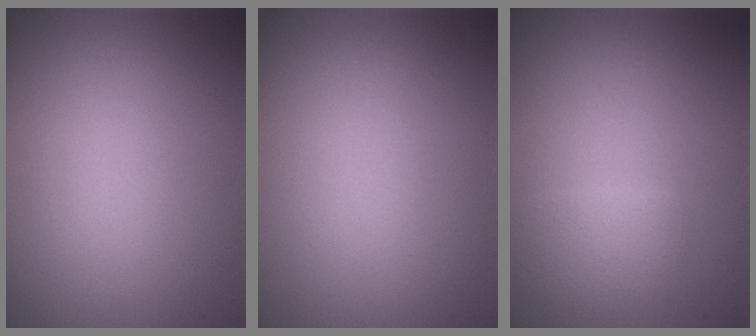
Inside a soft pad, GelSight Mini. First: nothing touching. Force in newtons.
{"total": 0.0}
{"total": 1.6, "press": 1.6, "slide": 0.0}